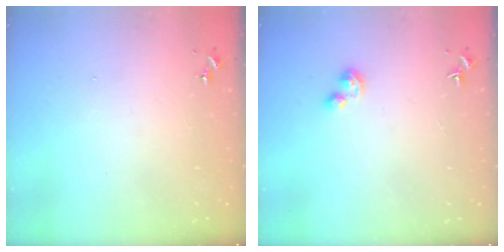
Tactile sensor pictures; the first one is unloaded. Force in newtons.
{"total": 4.0, "press": 3.9, "slide": 0.8}